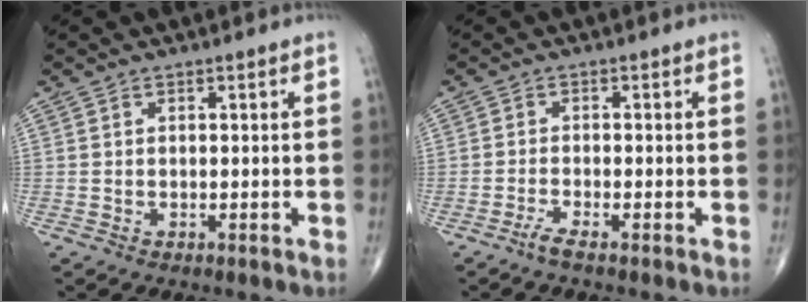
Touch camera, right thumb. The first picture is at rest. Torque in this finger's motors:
{"motor_torque": [0.81, 0.42, 0.08, -0.66, -0.04]}